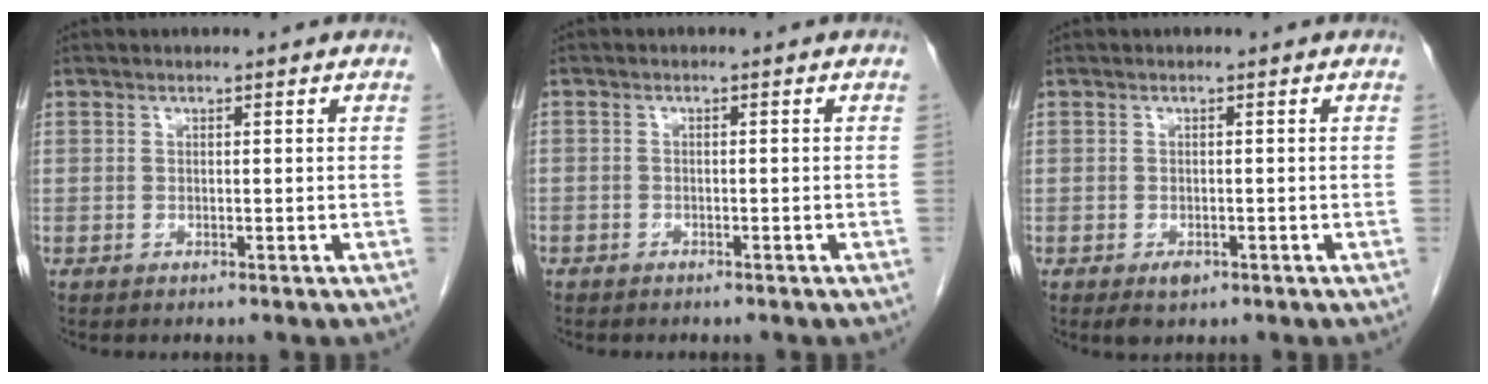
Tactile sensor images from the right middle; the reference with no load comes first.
{"total": 1.4, "force": [-1.1, 0.8, 0.3], "torque": [-0.011, 0.002, -0.018]}
{"total": 2.0, "force": [-1.1, 1.1, 1.3], "torque": [-0.021, -0.001, -0.011]}